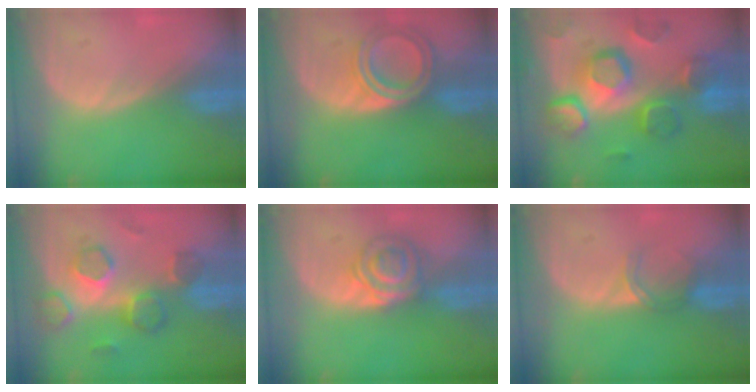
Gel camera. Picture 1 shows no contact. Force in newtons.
{"total": 6.5, "press": 5.8, "slide": 2.9}
{"total": 12.4, "press": 10.6, "slide": 6.3}
{"total": 7.8, "press": 7.5, "slide": 2.1}
{"total": 6.1, "press": 5.6, "slide": 2.5}
{"total": 2.9, "press": 2.5, "slide": 1.5}